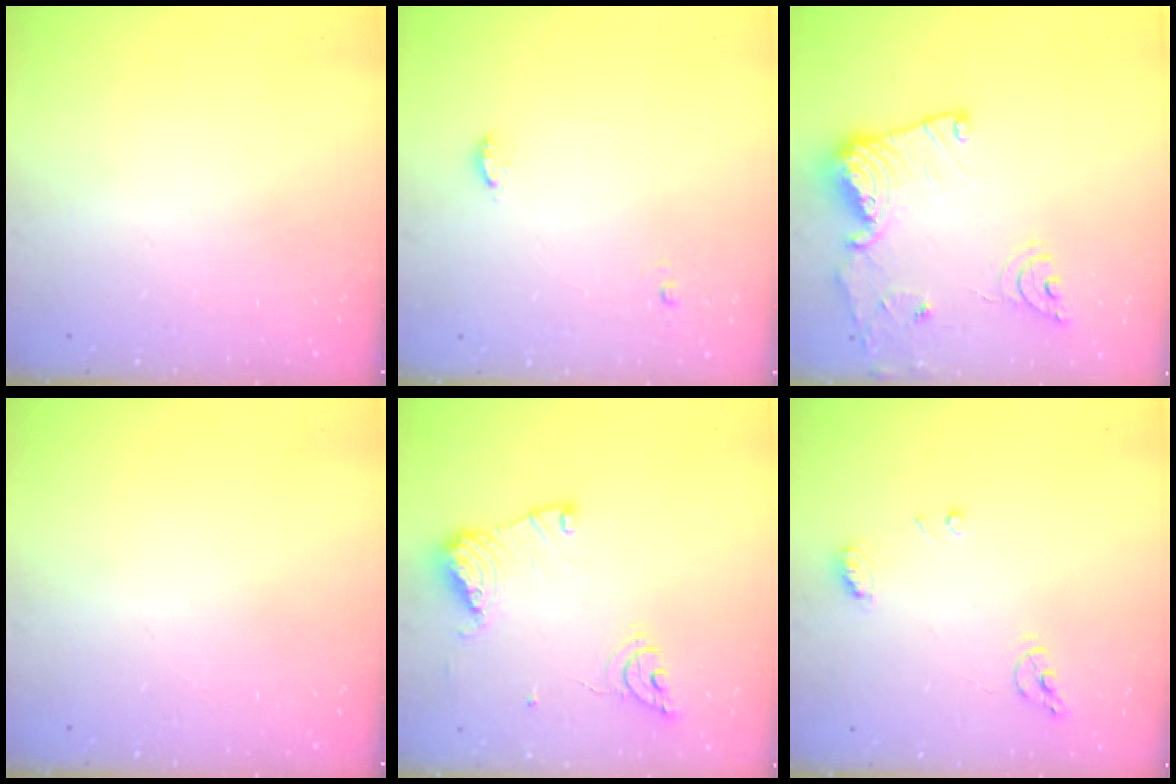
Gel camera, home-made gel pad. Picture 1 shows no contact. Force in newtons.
{"total": 5.9, "press": 4.3, "slide": 4.1}
{"total": 15.7, "press": 15.6, "slide": 1.7}
{"total": 0.0}
{"total": 13.4, "press": 13.3, "slide": 1.4}
{"total": 7.5, "press": 7.4, "slide": 0.9}